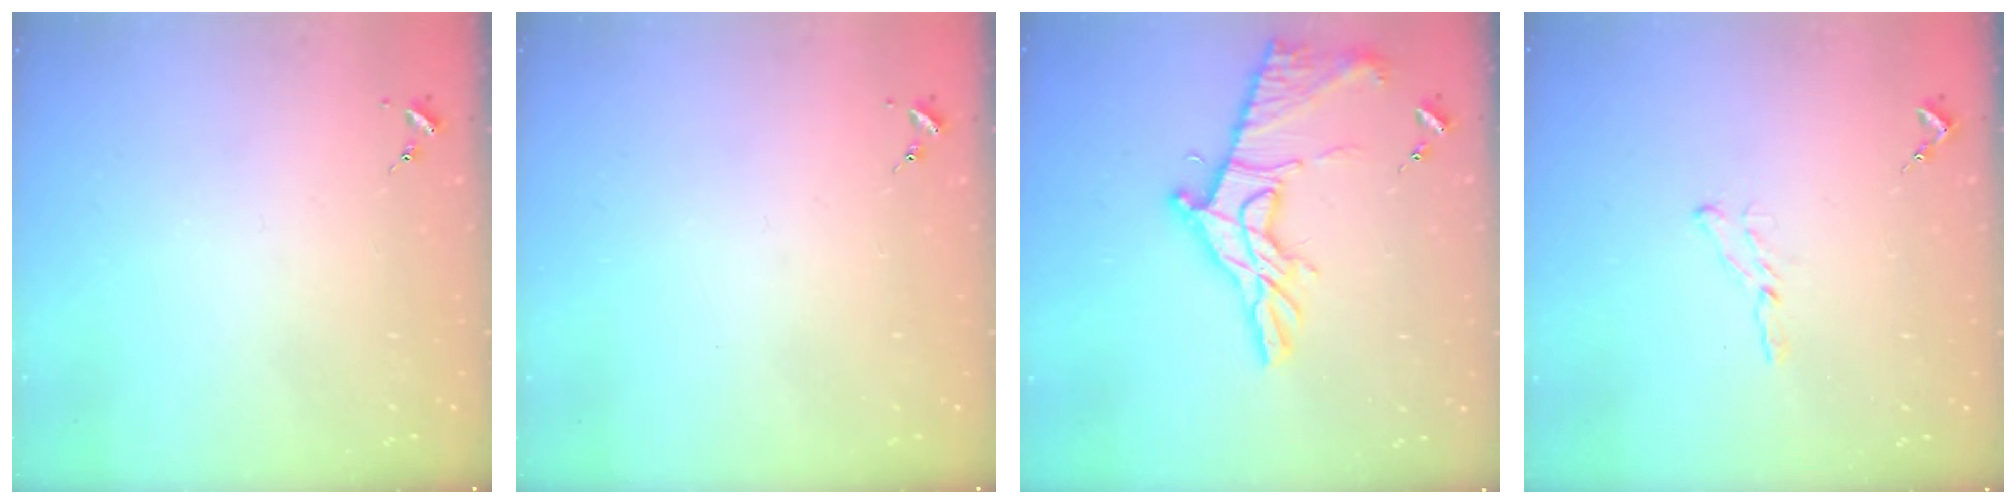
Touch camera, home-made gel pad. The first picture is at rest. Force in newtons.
{"total": 0.0}
{"total": 18.0, "press": 17.9, "slide": 1.2}
{"total": 4.7, "press": 4.7, "slide": 0.4}